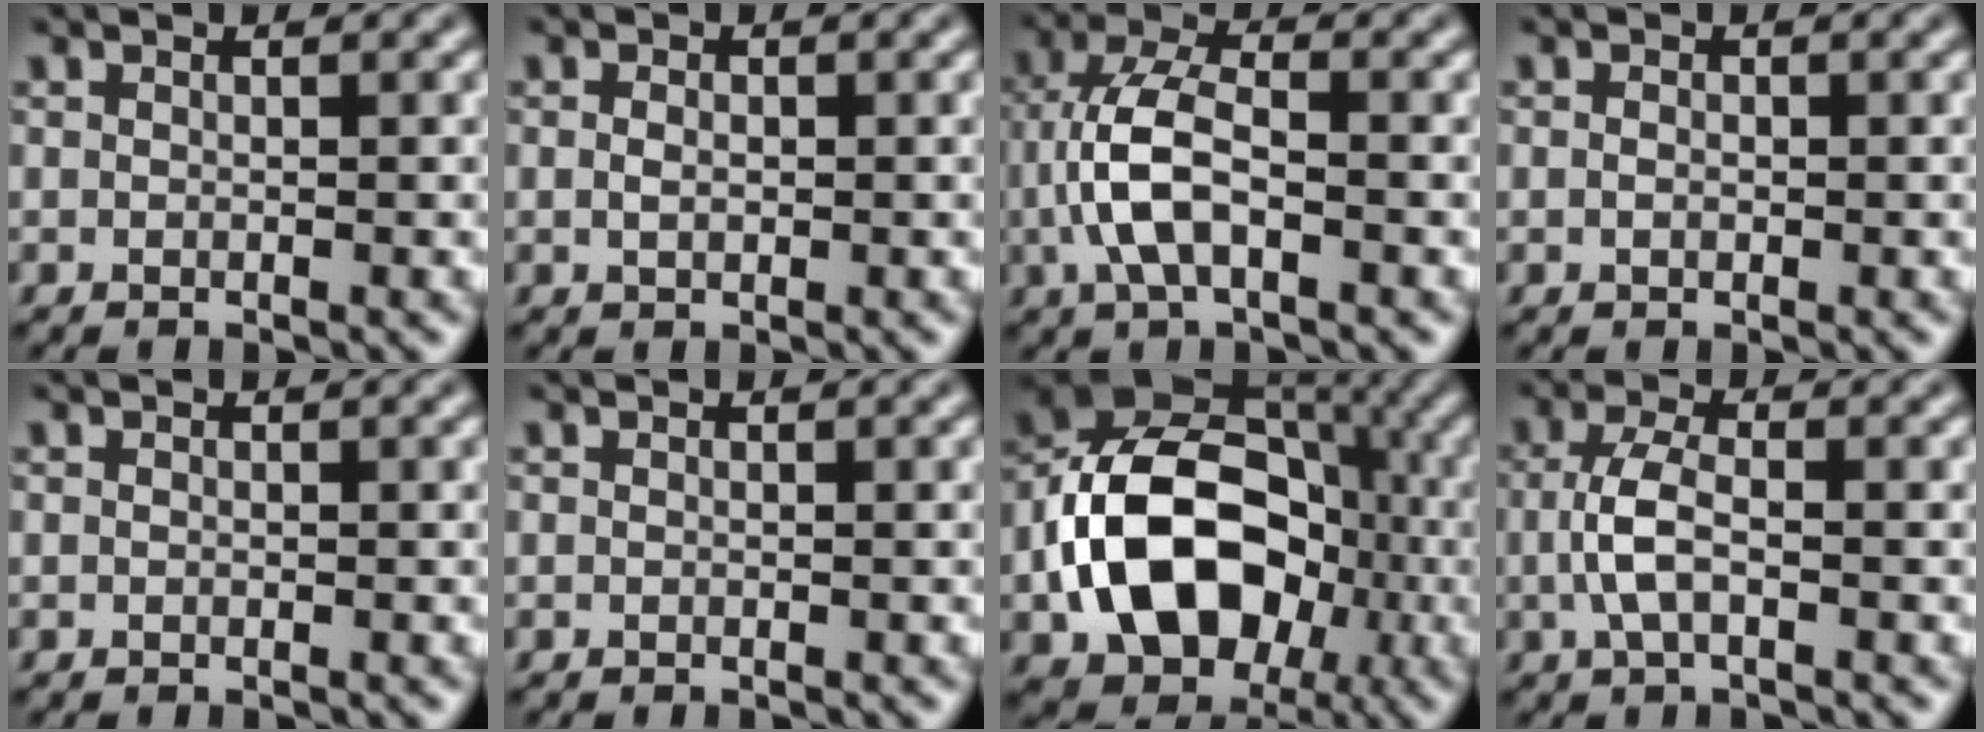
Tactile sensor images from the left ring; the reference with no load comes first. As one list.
[{"total": 1.2, "force": [0.0, 0.8, 0.8], "torque": [-0.016, -0.001, 0.000]}, {"total": 5.7, "force": [-1.1, 2.7, 4.9], "torque": [-0.106, 0.008, -0.025]}, {"total": 0.8, "force": [-0.1, 0.6, 0.5], "torque": [-0.010, -0.001, -0.001]}, {"total": 0.0}, {"total": 0.0}, {"total": 13.4, "force": [-3.0, 9.6, 8.9], "torque": [-0.150, 0.006, -0.065]}, {"total": 3.3, "force": [-0.4, 1.4, 3.0], "torque": [-0.067, 0.003, -0.010]}]